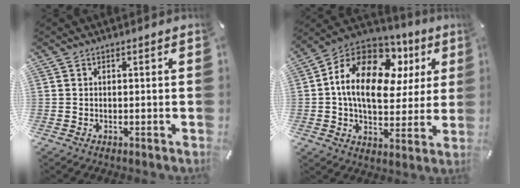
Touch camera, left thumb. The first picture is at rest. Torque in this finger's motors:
{"motor_torque": [2.50, 2.51, 2.17, -0.60, 0.27]}